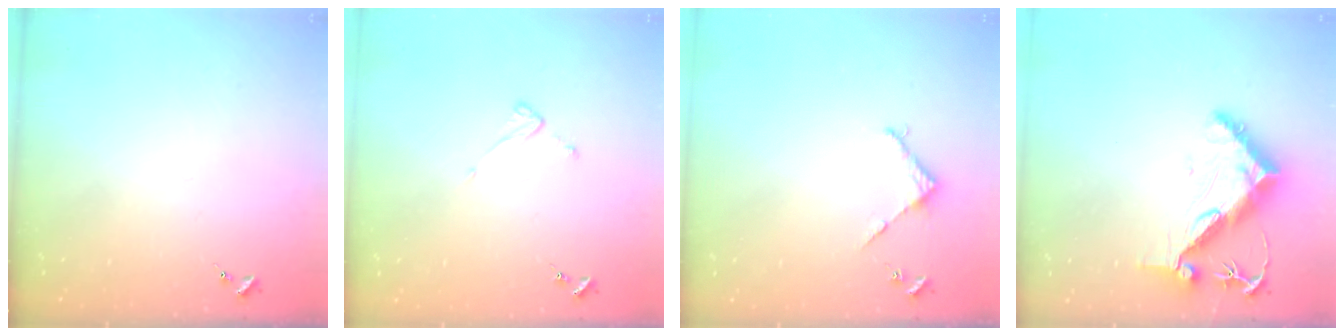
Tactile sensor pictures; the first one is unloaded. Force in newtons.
{"total": 3.4, "press": 3.4, "slide": 0.1}
{"total": 2.9, "press": 2.8, "slide": 0.2}
{"total": 12.8, "press": 12.8, "slide": 1.2}